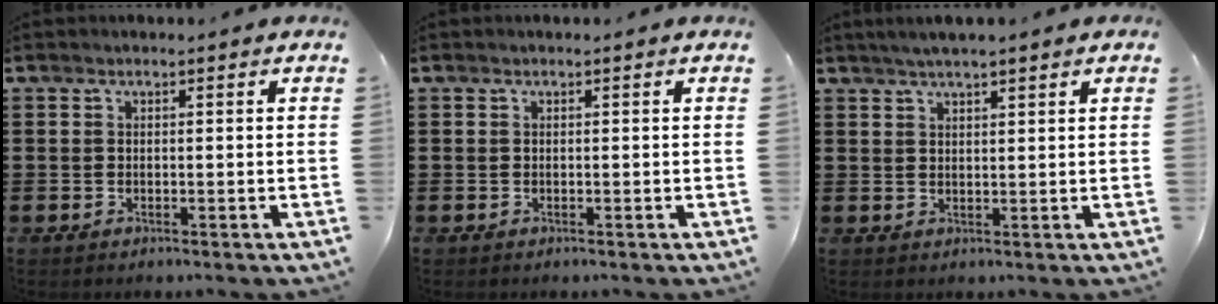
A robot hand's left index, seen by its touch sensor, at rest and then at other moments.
{"total": 0.0}
{"total": 2.6, "force": [2.1, 0.2, 1.5], "torque": [-0.033, 0.006, 0.038]}